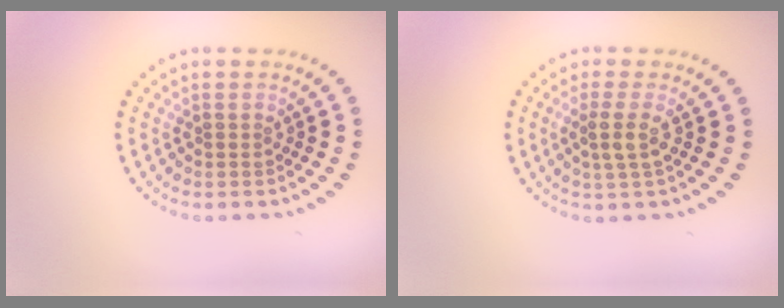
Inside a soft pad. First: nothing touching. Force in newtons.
{"total": 2.0, "press": 1.5, "slide": 1.3}